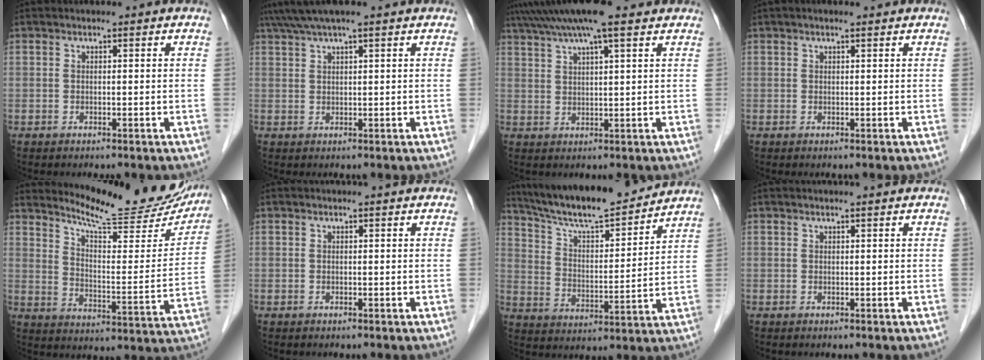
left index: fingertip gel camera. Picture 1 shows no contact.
{"total": 5.5, "force": [4.2, -0.3, 3.5], "torque": [-0.064, 0.039, 0.075]}
{"total": 10.4, "force": [8.0, 0.6, 6.7], "torque": [-0.117, 0.036, 0.117]}
{"total": 1.2, "force": [0.7, 0.3, 0.9], "torque": [-0.019, 0.008, 0.007]}
{"total": 18.5, "force": [17.2, 2.6, 6.3], "torque": [-0.089, -0.060, 0.223]}
{"total": 0.0}
{"total": 15.8, "force": [14.5, 1.5, 6.1], "torque": [-0.110, 0.002, 0.238]}
{"total": 0.0}